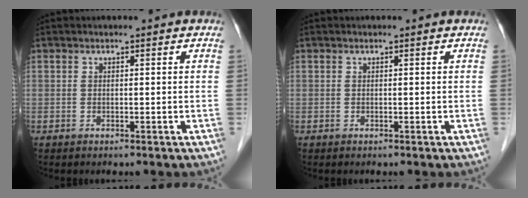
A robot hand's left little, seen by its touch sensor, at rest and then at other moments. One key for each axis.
{"total": 0.0}